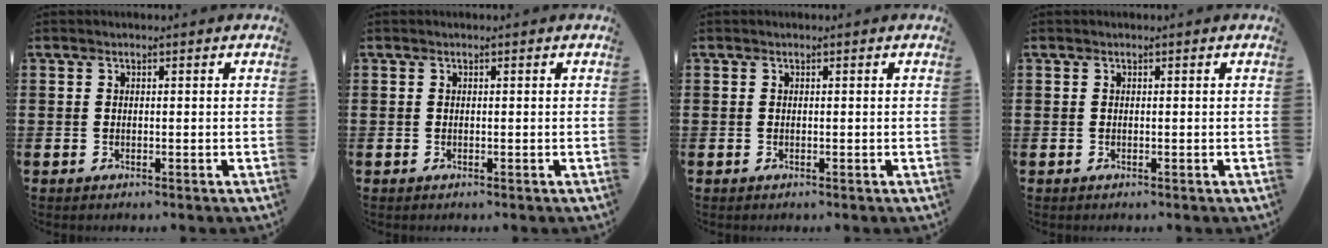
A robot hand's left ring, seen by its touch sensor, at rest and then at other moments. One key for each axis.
{"total": 0.0}
{"total": 0.0}
{"total": 0.0}